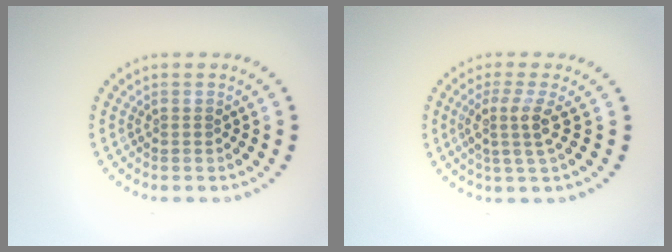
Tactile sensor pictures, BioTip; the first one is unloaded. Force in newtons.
{"total": 2.7, "press": 2.0, "slide": 1.8}